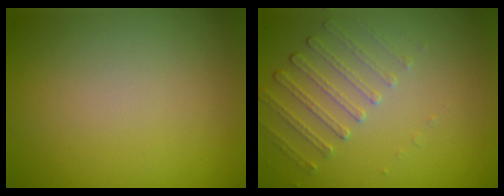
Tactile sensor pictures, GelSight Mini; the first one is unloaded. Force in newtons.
{"total": 1.9, "press": 1.5, "slide": 1.2}